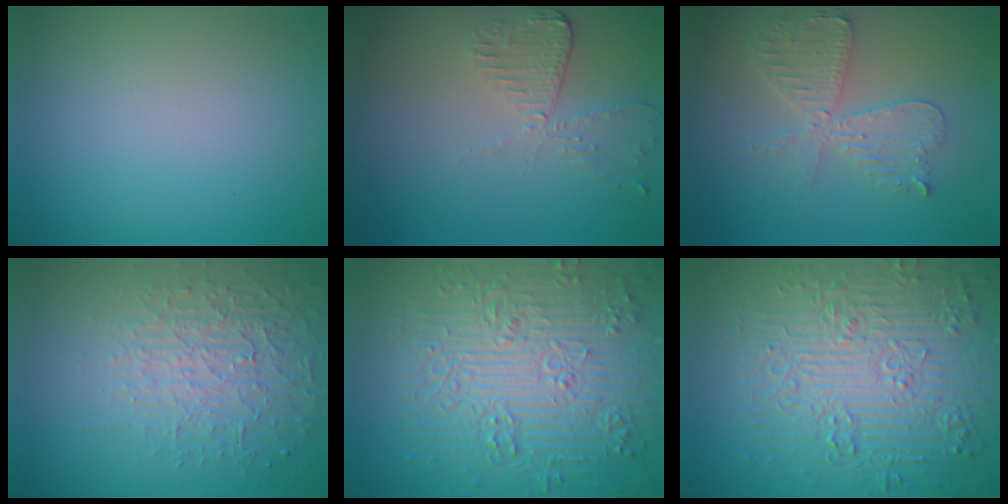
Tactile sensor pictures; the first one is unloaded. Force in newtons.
{"total": 2.6, "press": 2.3, "slide": 1.2}
{"total": 4.4, "press": 3.8, "slide": 2.1}
{"total": 3.7, "press": 3.2, "slide": 1.7}
{"total": 9.4, "press": 6.8, "slide": 6.5}
{"total": 8.9, "press": 6.7, "slide": 5.8}